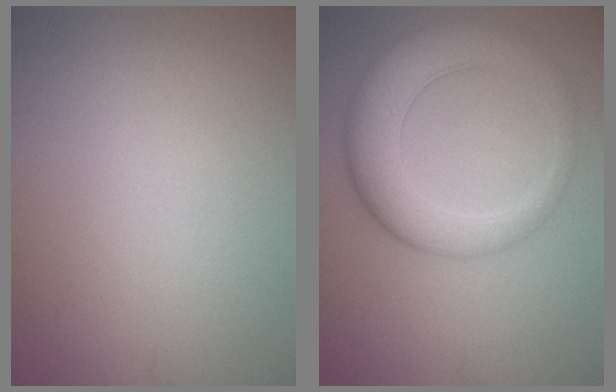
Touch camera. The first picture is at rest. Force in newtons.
{"total": 6.5, "press": 6.5, "slide": 0.2}